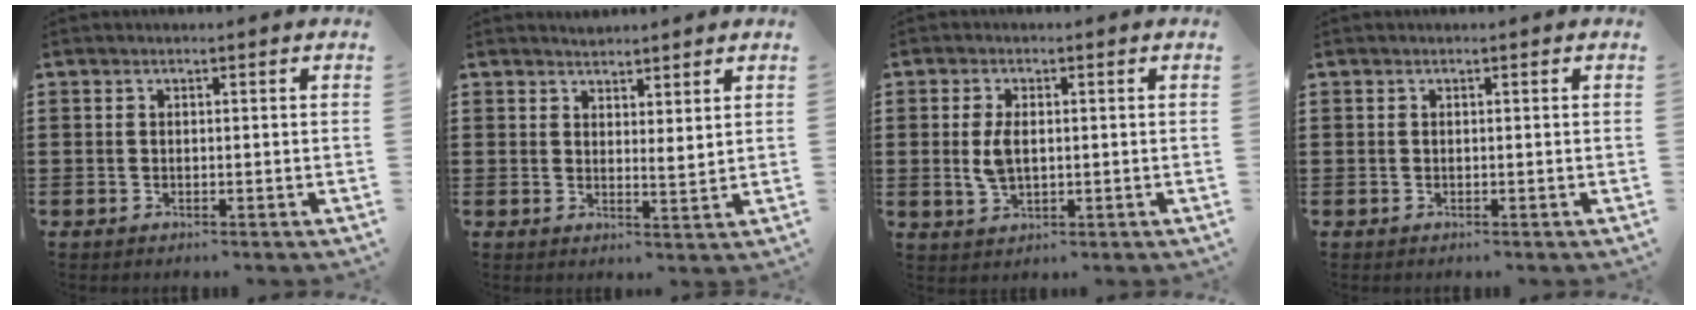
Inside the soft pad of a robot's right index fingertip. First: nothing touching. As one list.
[{"total": 2.5, "force": [2.4, 0.3, 0.0], "torque": [-0.008, 0.000, 0.048]}, {"total": 4.1, "force": [0.1, 2.0, 3.5], "torque": [-0.086, -0.001, -0.003]}, {"total": 0.0}]